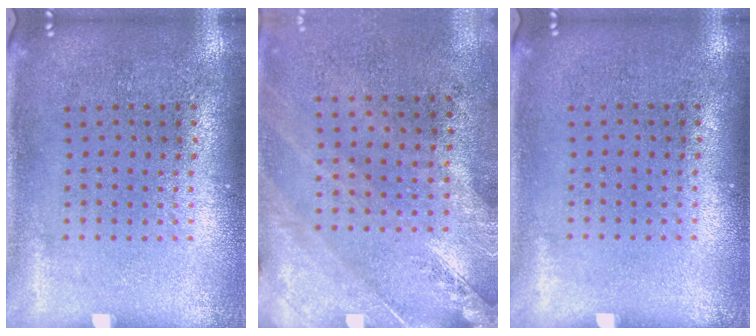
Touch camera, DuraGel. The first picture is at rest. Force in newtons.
{"total": 2.5, "press": 2.0, "slide": 1.4}
{"total": 0.0}